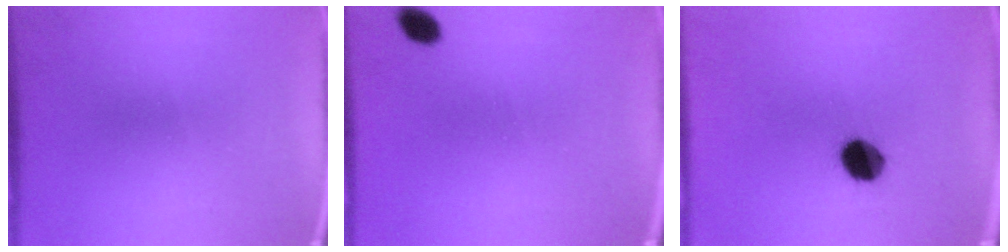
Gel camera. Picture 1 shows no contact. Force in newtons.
{"total": 2.7}
{"total": 7.5}